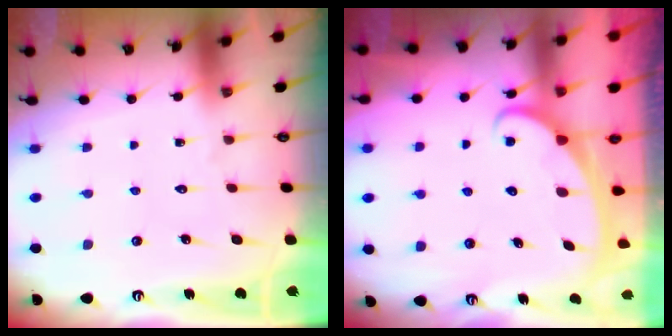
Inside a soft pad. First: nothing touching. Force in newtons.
{"total": 2.3, "press": 2.3, "slide": 0.4}